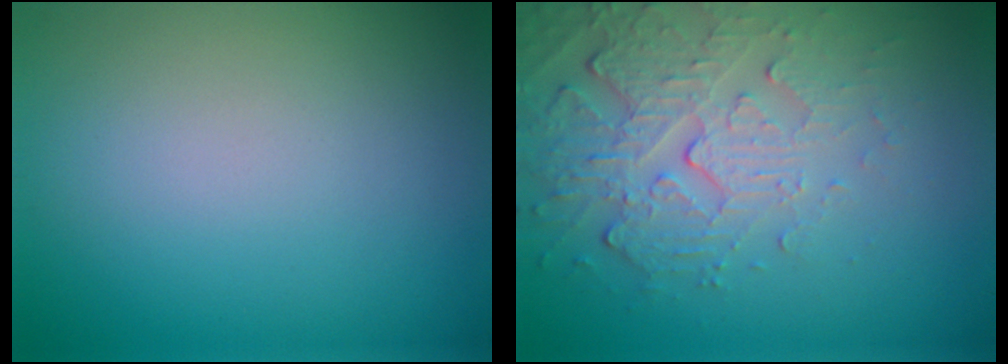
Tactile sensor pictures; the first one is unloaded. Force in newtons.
{"total": 5.5, "press": 3.7, "slide": 4.1}